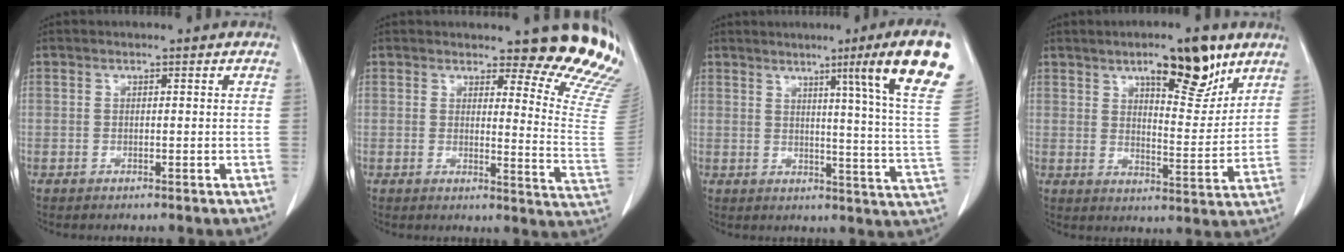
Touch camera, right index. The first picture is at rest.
{"total": 13.5, "force": [12.6, 1.4, 4.6], "torque": [-0.030, -0.125, 0.113]}
{"total": 15.6, "force": [9.2, -2.9, 12.2], "torque": [-0.153, -0.044, 0.097]}
{"total": 11.4, "force": [7.3, 2.9, 8.3], "torque": [-0.116, -0.007, 0.112]}